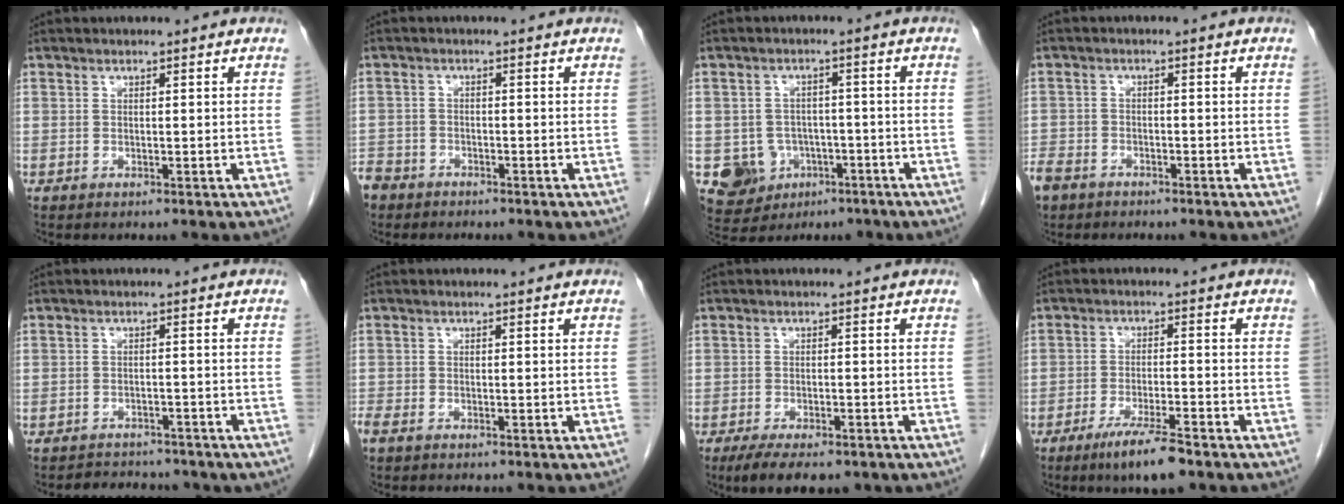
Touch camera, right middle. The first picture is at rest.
{"total": 5.7, "force": [-4.4, 3.5, 1.0], "torque": [-0.025, 0.000, -0.085]}
{"total": 8.4, "force": [-3.4, 7.5, 1.9], "torque": [-0.048, 0.011, -0.039]}
{"total": 6.9, "force": [-5.1, 4.1, 2.3], "torque": [-0.059, -0.002, -0.092]}
{"total": 7.7, "force": [-6.8, 2.9, 2.1], "torque": [-0.033, 0.006, -0.079]}
{"total": 2.9, "force": [-2.2, 1.2, 1.6], "torque": [-0.034, -0.008, -0.037]}
{"total": 8.2, "force": [-5.9, 2.9, 4.8], "torque": [-0.070, -0.010, -0.086]}
{"total": 7.2, "force": [-5.0, 0.6, 5.2], "torque": [-0.096, -0.014, -0.086]}